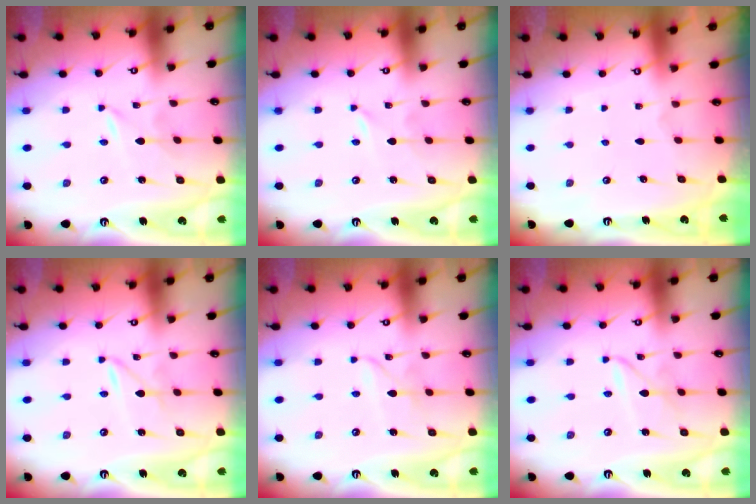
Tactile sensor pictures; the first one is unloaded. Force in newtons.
{"total": 0.0}
{"total": 0.0}
{"total": 2.0, "press": 2.0, "slide": 0.2}
{"total": 2.7, "press": 2.7, "slide": 0.1}
{"total": 2.6, "press": 2.6, "slide": 0.2}